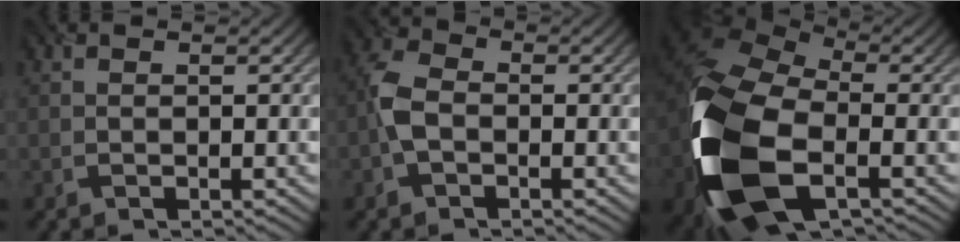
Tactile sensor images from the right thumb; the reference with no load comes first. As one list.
[{"total": 4.4, "force": [-1.2, 3.0, 3.1], "torque": [-0.077, 0.005, -0.035]}, {"total": 16.7, "force": [-5.4, 9.7, 12.5], "torque": [-0.306, -0.034, -0.100]}]